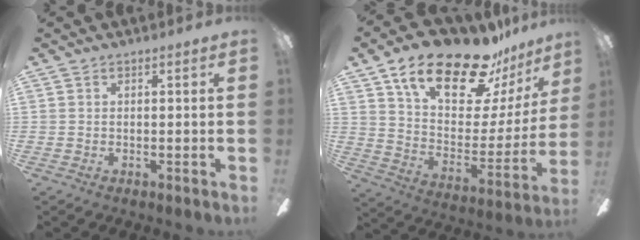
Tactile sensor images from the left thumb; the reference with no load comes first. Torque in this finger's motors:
{"motor_torque": [1.98, 1.98, 1.42, -1.35, 0.28]}